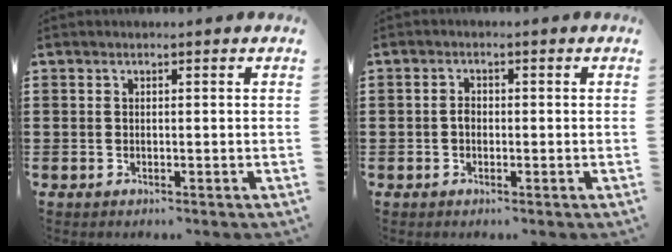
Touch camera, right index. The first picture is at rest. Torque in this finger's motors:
{"motor_torque": [0.44, -0.35, 0.22, 0.03]}